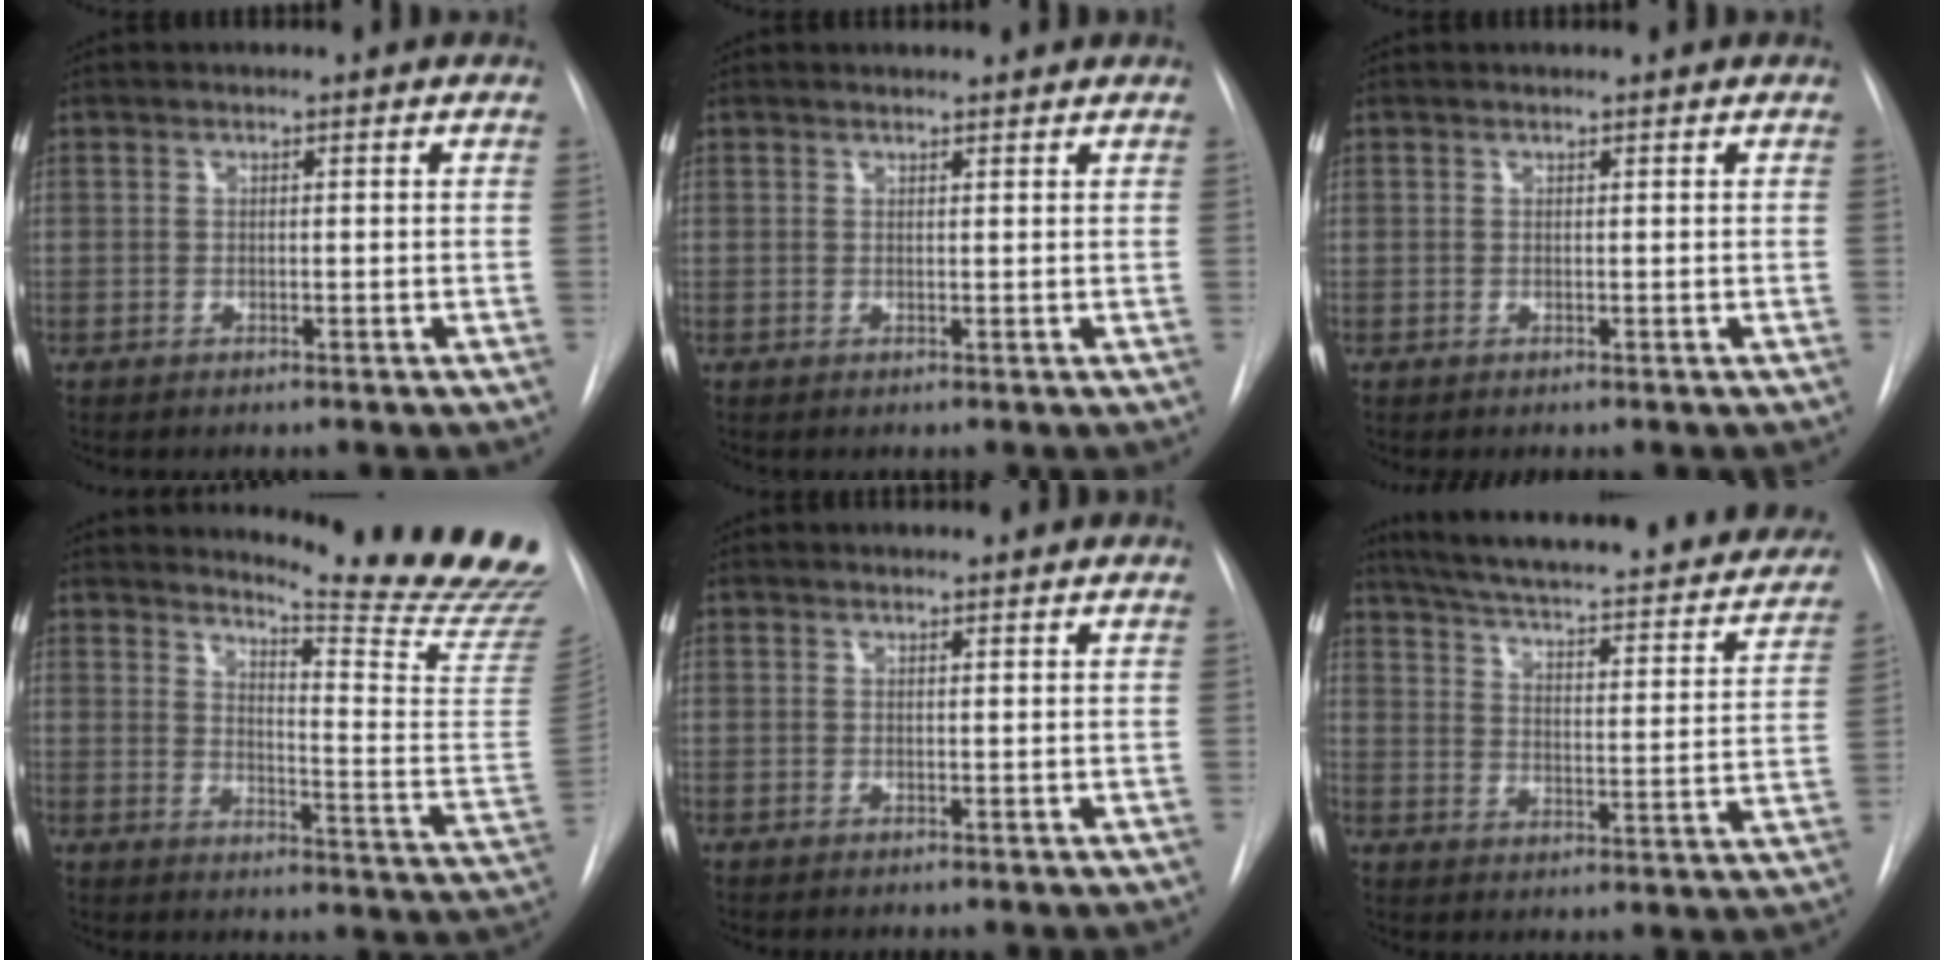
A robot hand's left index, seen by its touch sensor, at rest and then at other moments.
{"total": 3.0, "force": [2.9, 0.4, 0.5], "torque": [-0.012, 0.012, 0.036]}
{"total": 1.3, "force": [1.3, 0.0, 0.2], "torque": [-0.008, 0.010, 0.018]}
{"total": 20.7, "force": [19.3, -0.9, 7.3], "torque": [-0.107, -0.163, 0.226]}
{"total": 2.6, "force": [2.6, 0.3, 0.4], "torque": [-0.011, 0.011, 0.033]}
{"total": 30.1, "force": [25.8, 6.2, 14.3], "torque": [-0.225, -0.041, 0.322]}